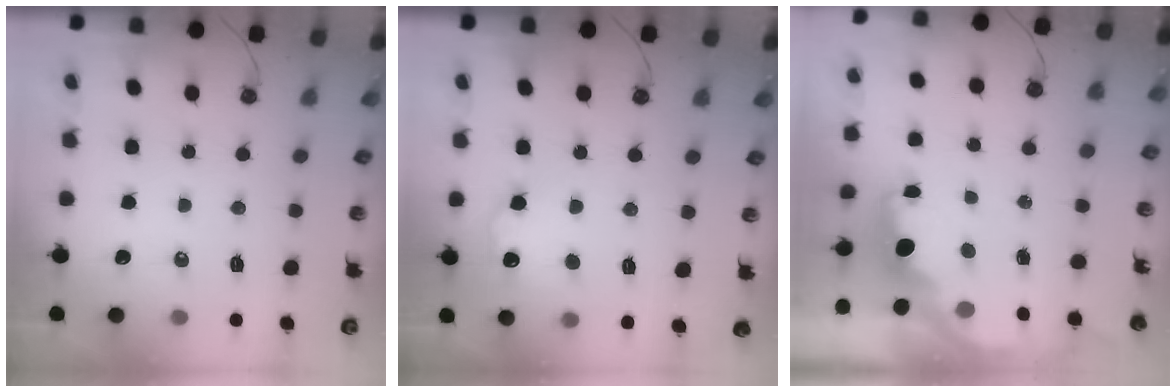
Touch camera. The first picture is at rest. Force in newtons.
{"total": 9.6, "press": 9.6, "slide": 0.4}
{"total": 2.6, "press": 2.5, "slide": 0.6}